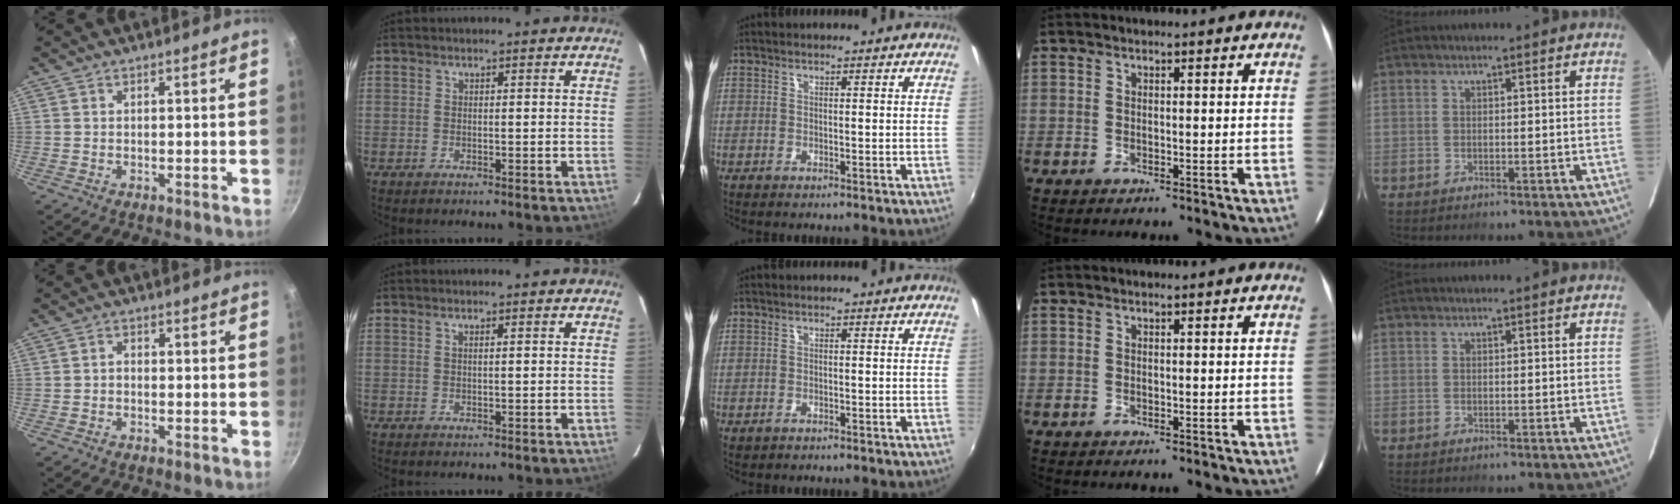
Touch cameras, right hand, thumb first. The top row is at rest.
{"thumb": {"total": 1.4, "force": [-0.5, 1.1, 0.8], "torque": [-0.011, 0.008, -0.011]}, "index": {"total": 0.5, "force": [0.1, -0.1, 0.5], "torque": [-0.010, 0.002, 0.001]}, "middle": {"total": 0.6, "force": [-0.4, 0.4, 0.2], "torque": [-0.005, -0.001, -0.006]}}